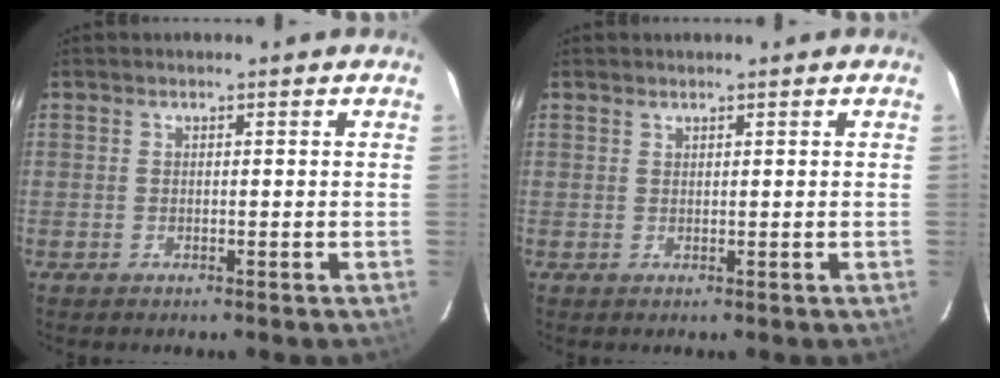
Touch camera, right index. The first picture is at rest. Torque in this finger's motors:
{"motor_torque": [0.25, 0.28, -0.02, 0.01]}